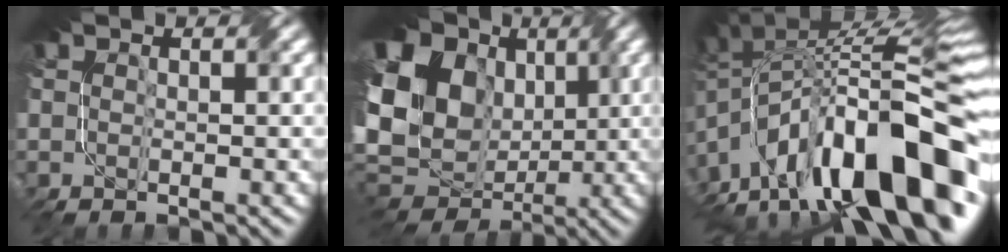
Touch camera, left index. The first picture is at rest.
{"total": 16.0, "force": [1.5, 13.0, 9.2], "torque": [-0.197, 0.012, 0.045]}
{"total": 18.2, "force": [-8.0, 7.8, 14.4], "torque": [-0.233, 0.021, -0.143]}